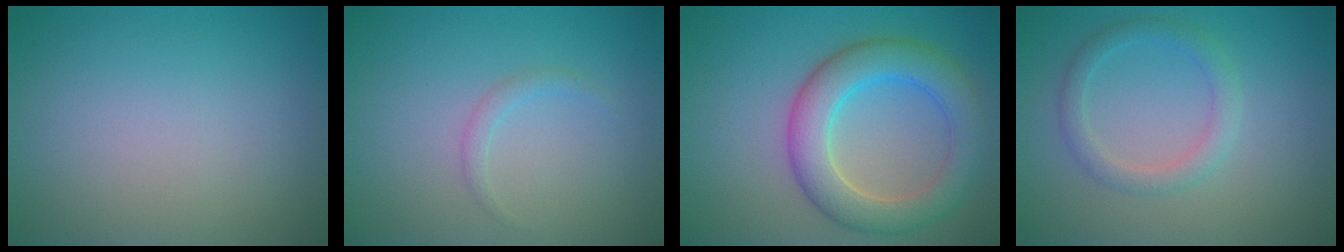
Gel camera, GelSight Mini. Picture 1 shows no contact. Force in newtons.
{"total": 1.0, "press": 1.0, "slide": 0.0}
{"total": 6.3, "press": 6.3, "slide": 0.3}
{"total": 2.3, "press": 2.3, "slide": 0.1}